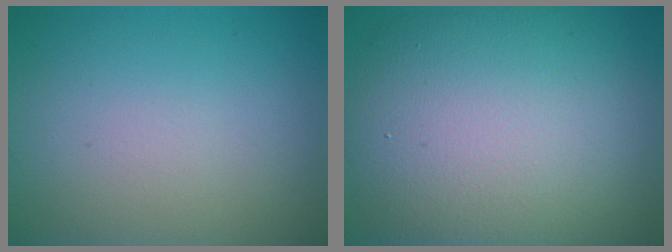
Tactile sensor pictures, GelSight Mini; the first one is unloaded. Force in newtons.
{"total": 13.9, "press": 13.9, "slide": 0.8}